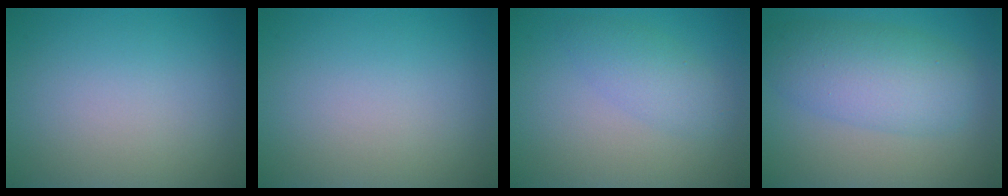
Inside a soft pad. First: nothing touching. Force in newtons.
{"total": 0.0}
{"total": 2.5, "press": 2.5, "slide": 0.1}
{"total": 6.0, "press": 6.0, "slide": 0.2}